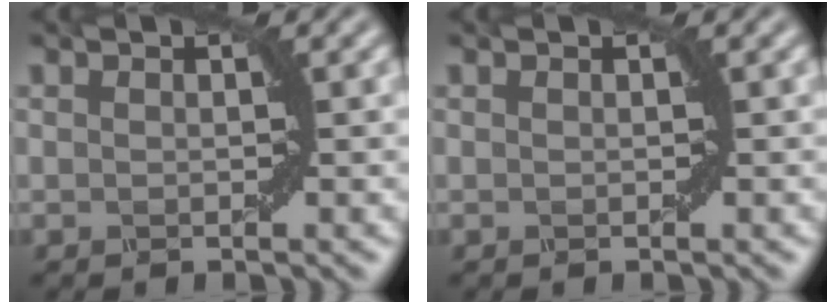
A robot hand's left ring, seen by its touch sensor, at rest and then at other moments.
{"total": 0.0}